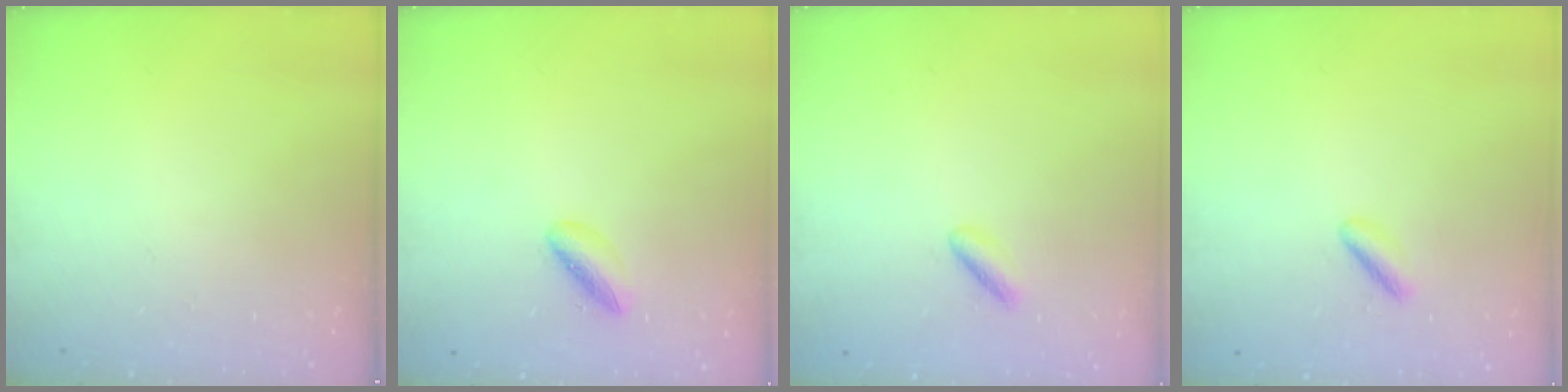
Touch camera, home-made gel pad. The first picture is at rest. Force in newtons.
{"total": 4.6, "press": 4.4, "slide": 1.3}
{"total": 1.9, "press": 1.6, "slide": 0.9}
{"total": 1.7, "press": 1.6, "slide": 0.7}